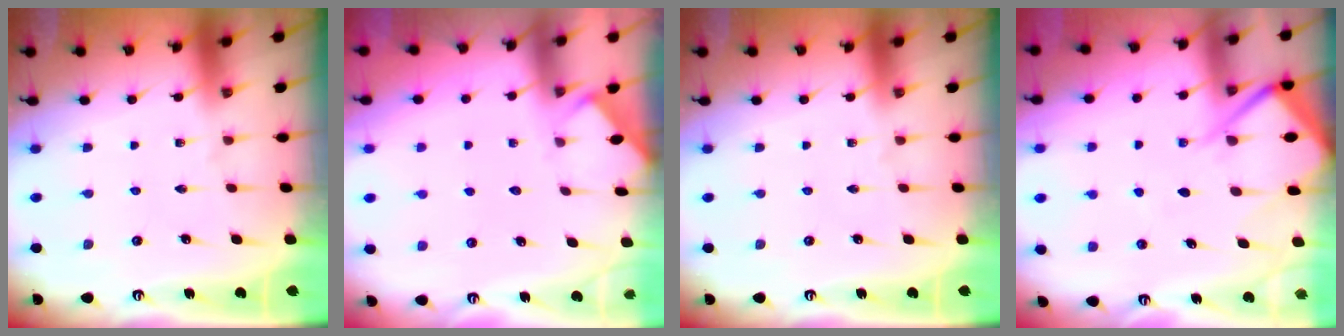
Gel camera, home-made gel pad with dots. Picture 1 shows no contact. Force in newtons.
{"total": 1.7, "press": 1.7, "slide": 0.3}
{"total": 0.0}
{"total": 8.4, "press": 8.3, "slide": 0.9}